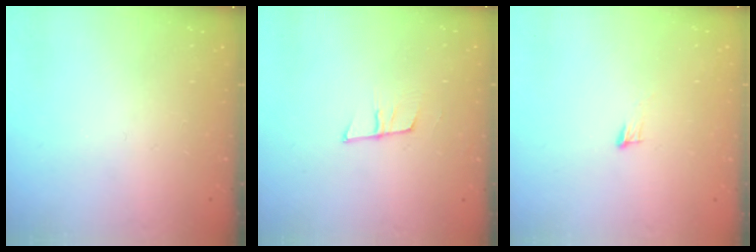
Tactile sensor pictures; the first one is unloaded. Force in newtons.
{"total": 6.9, "press": 6.3, "slide": 2.8}
{"total": 4.3, "press": 4.1, "slide": 1.0}